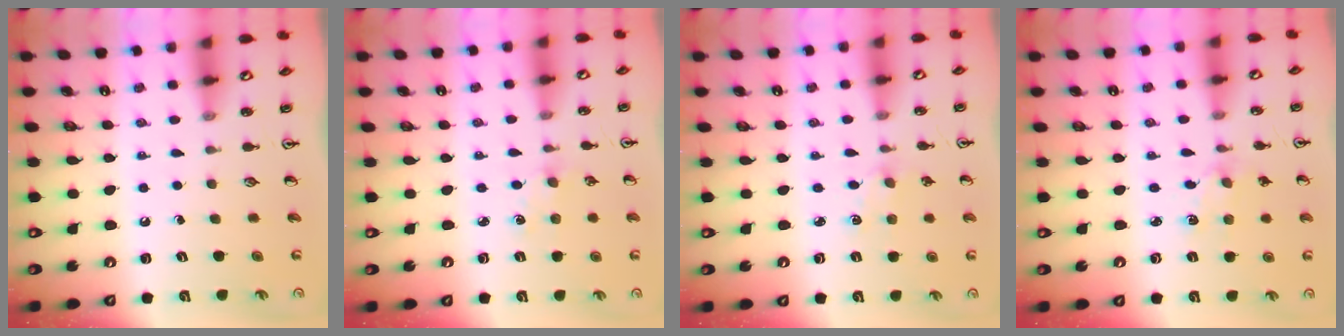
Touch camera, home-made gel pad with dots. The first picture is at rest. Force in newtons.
{"total": 2.3, "press": 2.3, "slide": 0.3}
{"total": 1.2, "press": 1.2, "slide": 0.2}
{"total": 2.7, "press": 2.7, "slide": 0.4}